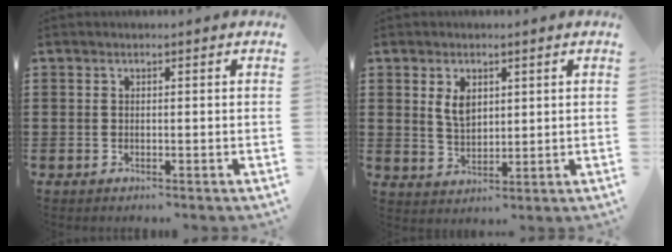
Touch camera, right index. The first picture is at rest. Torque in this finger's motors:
{"motor_torque": [0.15, 0.01, 0.14, 0.04]}